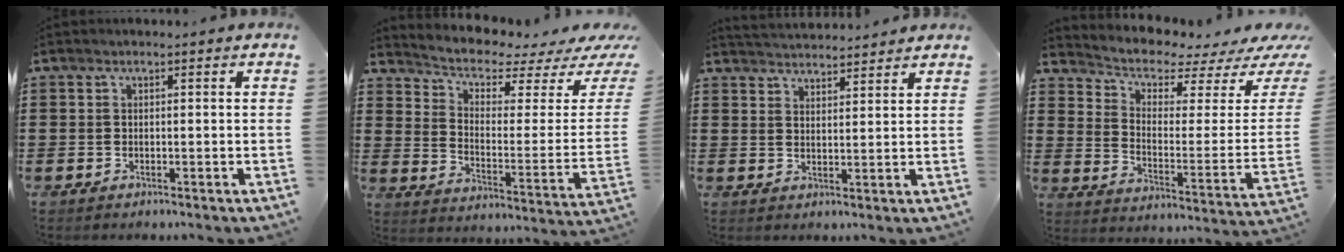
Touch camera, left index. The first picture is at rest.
{"total": 3.8, "force": [3.0, 1.2, 2.0], "torque": [-0.052, -0.034, 0.045]}
{"total": 3.2, "force": [3.2, -0.2, 0.0], "torque": [-0.009, -0.013, 0.058]}
{"total": 3.7, "force": [3.1, 1.1, 1.6], "torque": [-0.054, -0.034, 0.049]}